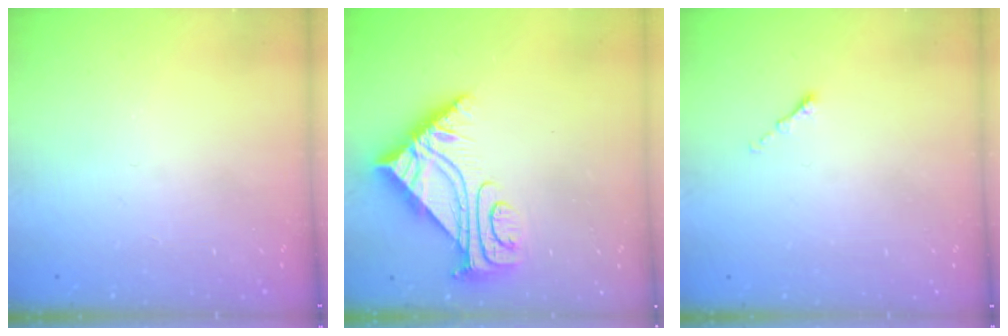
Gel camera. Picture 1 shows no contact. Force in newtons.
{"total": 7.9, "press": 7.8, "slide": 0.8}
{"total": 0.0}